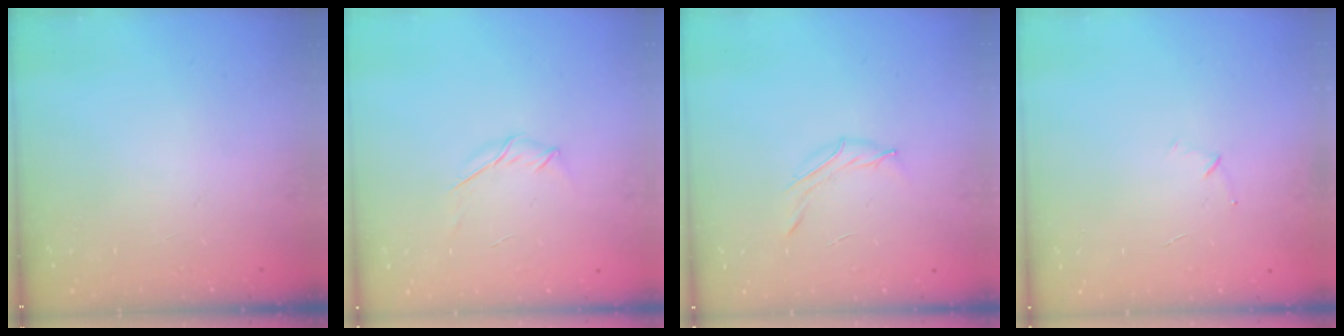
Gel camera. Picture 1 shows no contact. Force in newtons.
{"total": 3.8, "press": 3.7, "slide": 0.9}
{"total": 4.2, "press": 4.0, "slide": 1.2}
{"total": 3.8, "press": 3.7, "slide": 1.0}